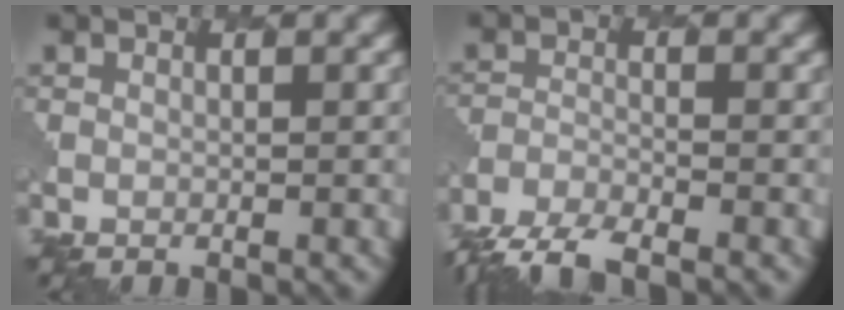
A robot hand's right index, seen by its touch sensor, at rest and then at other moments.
{"total": 6.0, "force": [-5.4, 1.1, 2.4], "torque": [-0.050, -0.019, -0.098]}